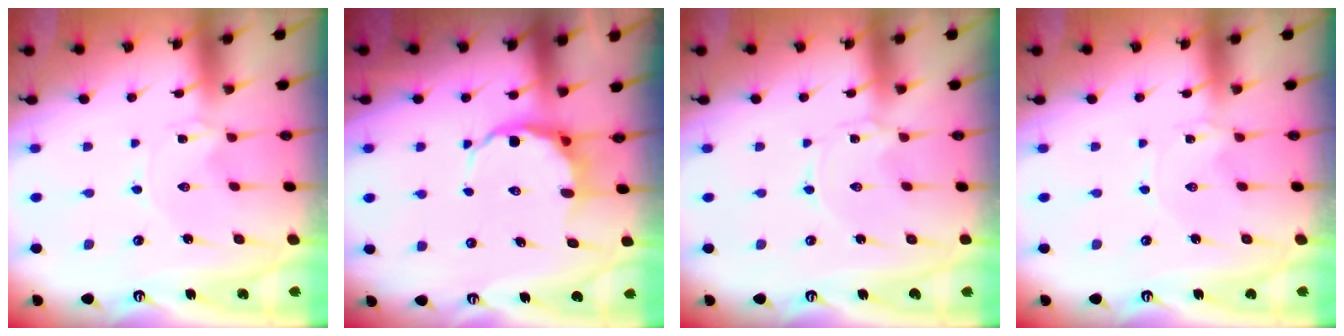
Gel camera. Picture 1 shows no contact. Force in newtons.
{"total": 7.1, "press": 6.9, "slide": 1.6}
{"total": 0.0}
{"total": 0.7, "press": 0.7, "slide": 0.1}